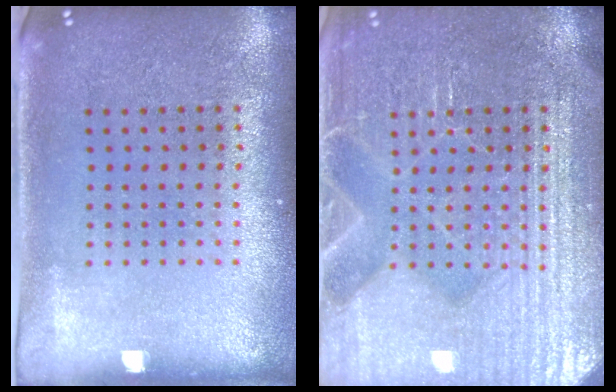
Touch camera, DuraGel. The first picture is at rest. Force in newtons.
{"total": 6.8, "press": 6.7, "slide": 0.8}